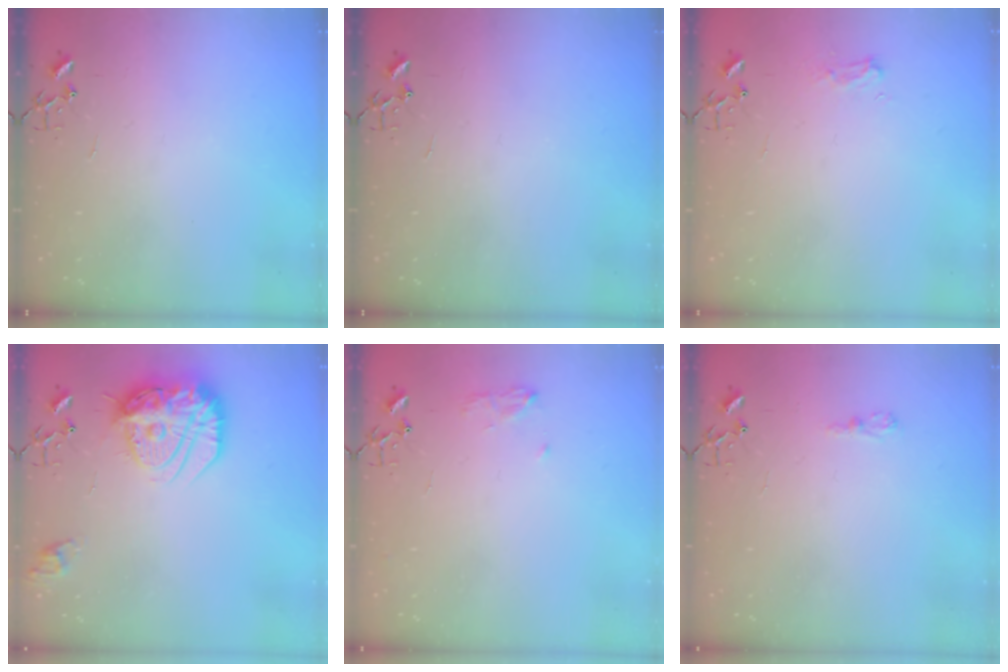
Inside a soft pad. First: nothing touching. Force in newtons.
{"total": 0.0}
{"total": 6.6, "press": 6.6, "slide": 0.5}
{"total": 18.9, "press": 18.8, "slide": 1.8}
{"total": 8.4, "press": 8.4, "slide": 0.9}
{"total": 6.0, "press": 6.0, "slide": 0.7}